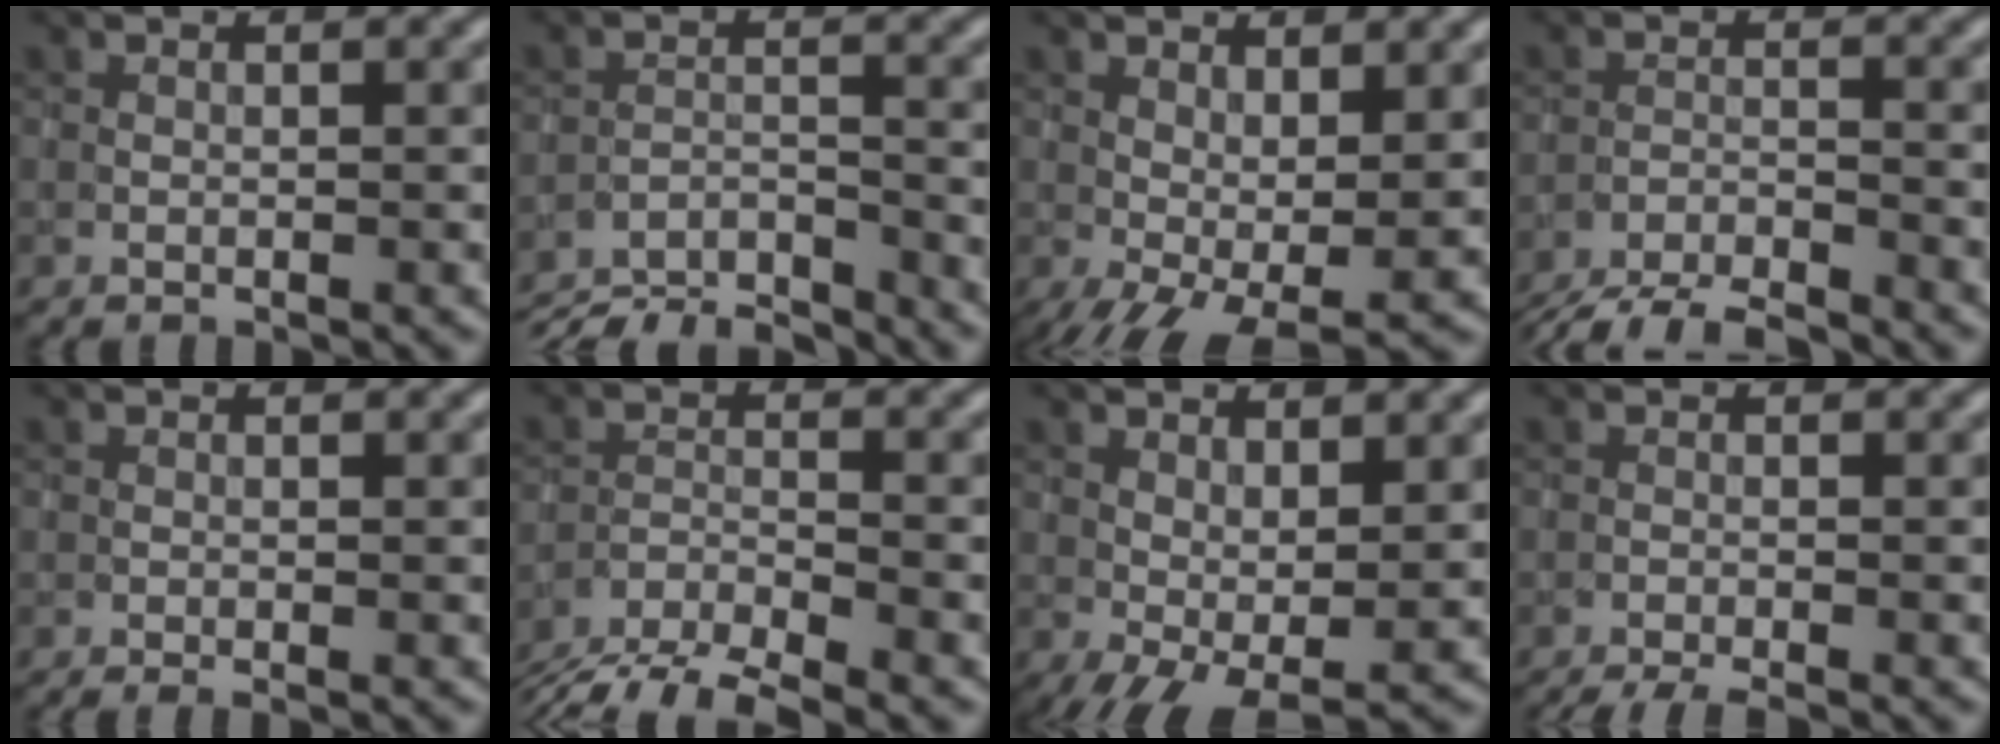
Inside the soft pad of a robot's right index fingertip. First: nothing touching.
{"total": 7.0, "force": [-6.7, 1.1, 1.6], "torque": [-0.026, -0.005, -0.126]}
{"total": 5.2, "force": [-0.8, 2.1, 4.7], "torque": [-0.090, -0.003, -0.009]}
{"total": 6.6, "force": [-6.2, 1.0, 2.0], "torque": [-0.035, -0.013, -0.106]}
{"total": 1.0, "force": [-0.4, 0.3, 0.8], "torque": [-0.007, -0.004, -0.006]}
{"total": 5.8, "force": [-5.1, 1.3, 2.4], "torque": [-0.044, -0.011, -0.097]}
{"total": 3.8, "force": [0.1, 1.6, 3.5], "torque": [-0.067, -0.003, 0.003]}
{"total": 3.2, "force": [-2.8, 0.4, 1.6], "torque": [-0.025, -0.008, -0.050]}